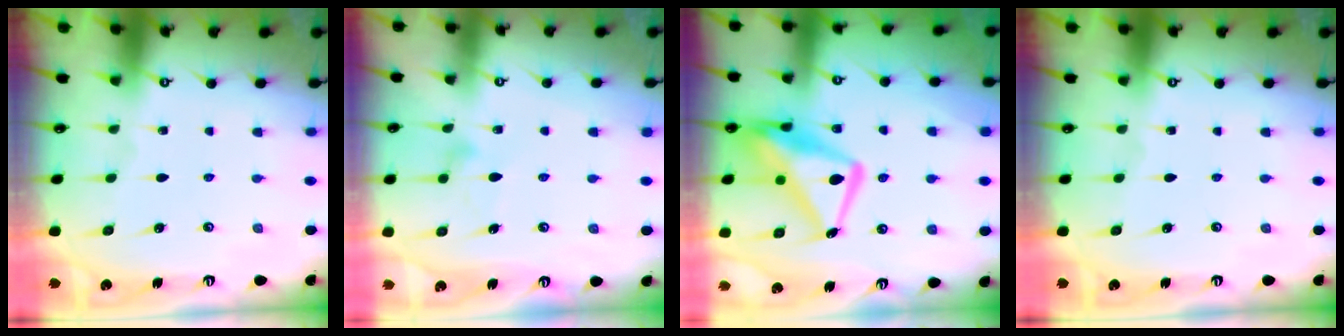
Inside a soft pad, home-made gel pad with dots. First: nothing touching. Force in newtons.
{"total": 11.5, "press": 11.5, "slide": 0.3}
{"total": 15.6, "press": 15.5, "slide": 1.5}
{"total": 0.0}